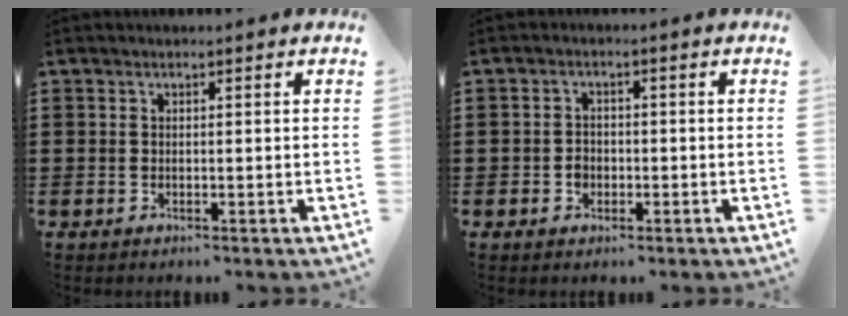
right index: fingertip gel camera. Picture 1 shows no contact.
{"total": 1.8, "force": [-0.8, 1.5, 0.7], "torque": [-0.017, 0.000, -0.016]}